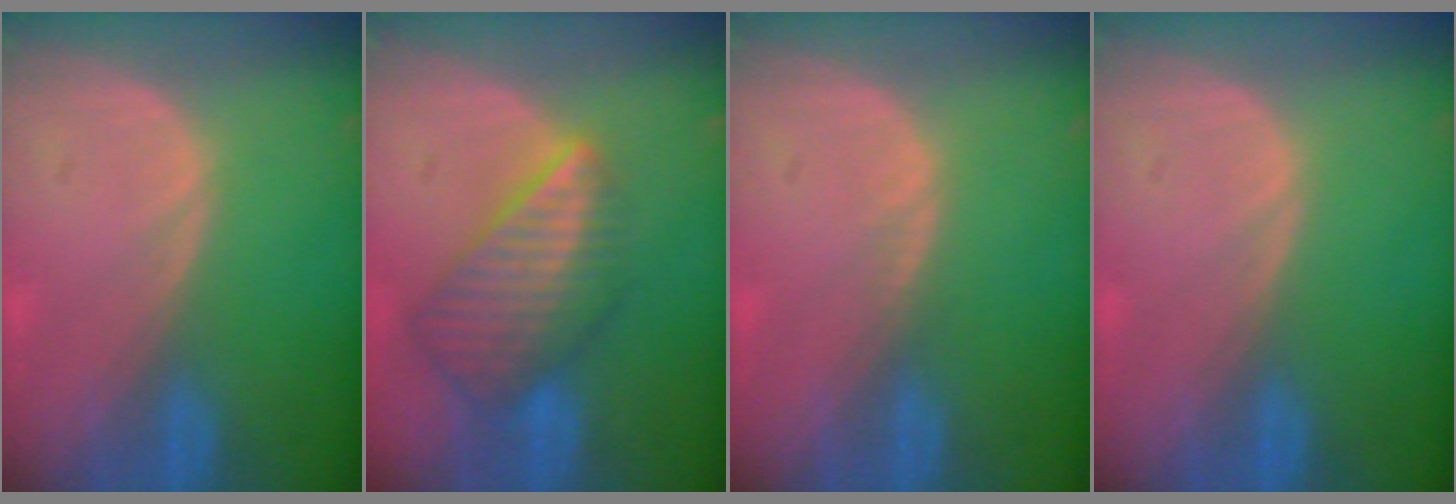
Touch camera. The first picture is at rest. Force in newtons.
{"total": 8.7, "press": 7.6, "slide": 4.1}
{"total": 0.5, "press": 0.5, "slide": 0.1}
{"total": 0.0}